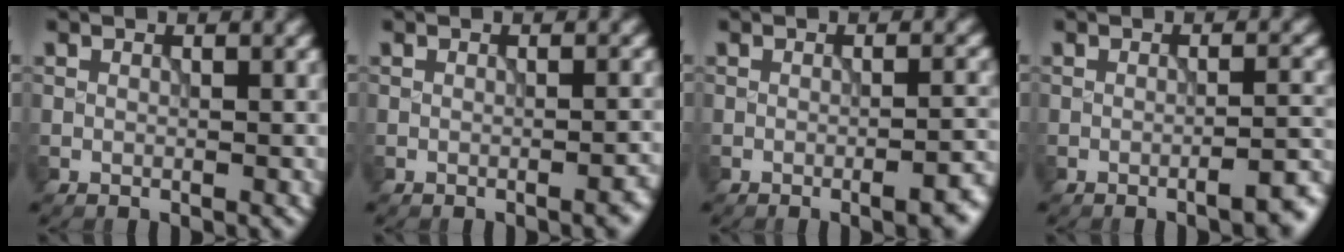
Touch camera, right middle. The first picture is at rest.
{"total": 1.5, "force": [-0.7, 0.3, 1.2], "torque": [-0.013, 0.002, -0.010]}
{"total": 3.8, "force": [-1.7, 1.0, 3.2], "torque": [-0.039, 0.001, -0.024]}
{"total": 3.7, "force": [-2.2, 0.9, 2.9], "torque": [-0.031, 0.007, -0.035]}